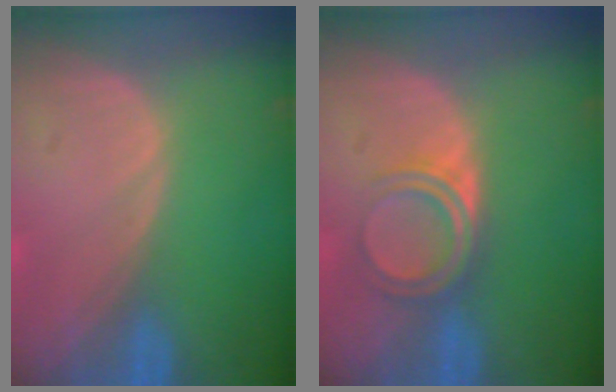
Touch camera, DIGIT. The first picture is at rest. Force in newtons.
{"total": 4.8, "press": 4.2, "slide": 2.4}